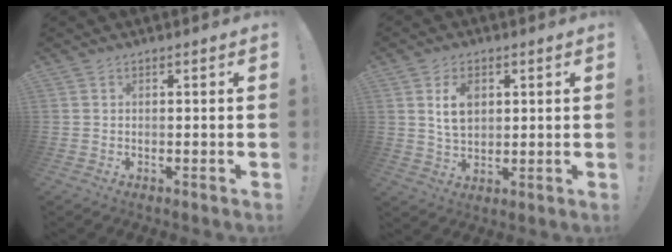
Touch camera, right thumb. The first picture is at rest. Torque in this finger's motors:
{"motor_torque": [-0.28, 0.34, 0.02, -0.04, 0.16]}